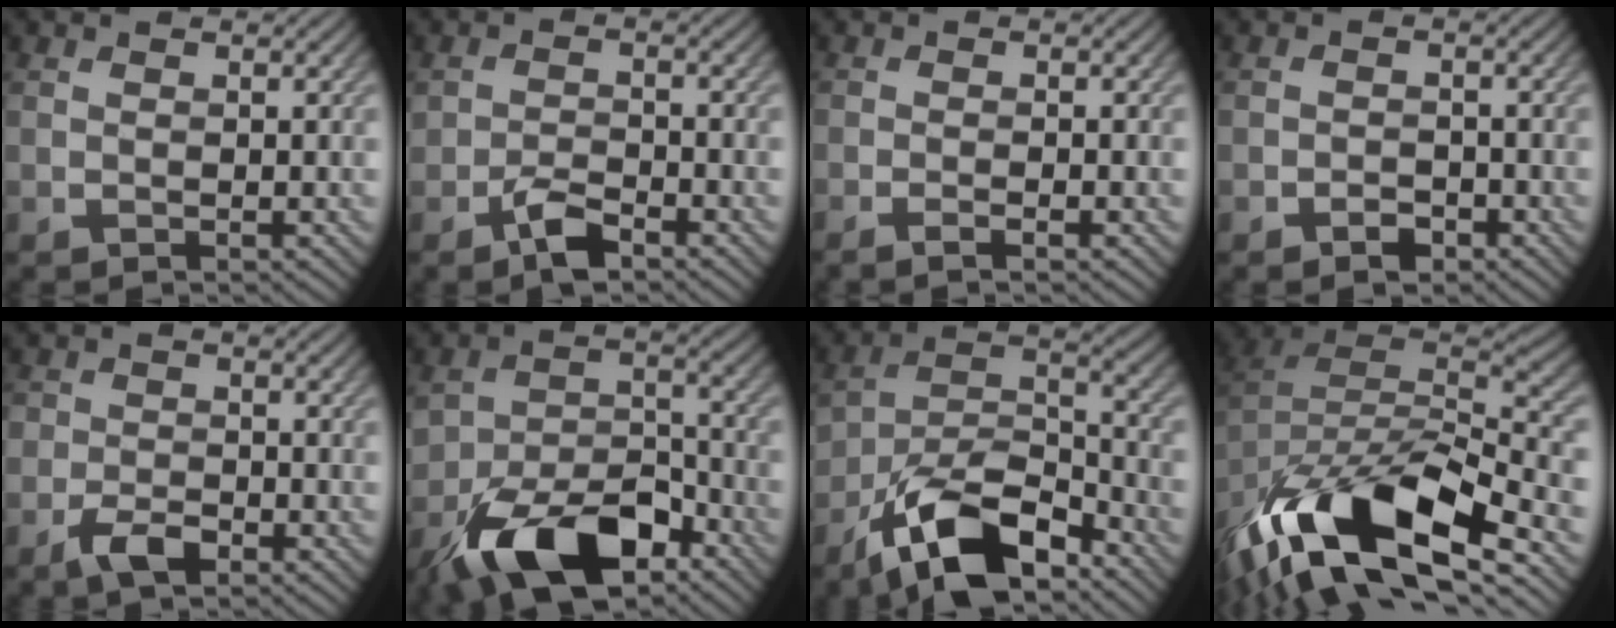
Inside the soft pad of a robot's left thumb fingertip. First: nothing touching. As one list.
[{"total": 3.0, "force": [-2.1, 1.4, 1.7], "torque": [-0.029, 0.004, -0.043]}, {"total": 1.6, "force": [-1.1, 0.1, 1.2], "torque": [-0.020, 0.003, -0.024]}, {"total": 1.6, "force": [-1.1, 1.0, 0.4], "torque": [0.002, 0.005, -0.019]}, {"total": 3.6, "force": [-2.1, 2.1, 2.1], "torque": [-0.038, -0.002, -0.047]}, {"total": 12.9, "force": [-7.9, 6.5, 7.9], "torque": [-0.150, -0.013, -0.140]}, {"total": 12.3, "force": [-8.0, 5.6, 7.4], "torque": [-0.134, -0.005, -0.155]}, {"total": 18.4, "force": [-10.0, 7.9, 13.3], "torque": [-0.263, -0.019, -0.155]}]